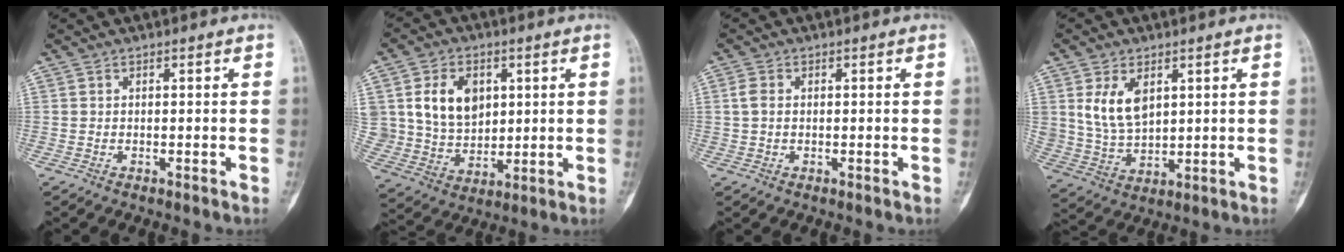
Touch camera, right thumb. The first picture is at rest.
{"total": 13.0, "force": [3.6, 9.7, 7.7], "torque": [-0.102, -0.015, 0.078]}
{"total": 2.3, "force": [0.1, 1.6, 1.6], "torque": [-0.035, 0.003, -0.001]}
{"total": 8.8, "force": [3.2, 5.5, 6.1], "torque": [-0.099, -0.014, 0.075]}